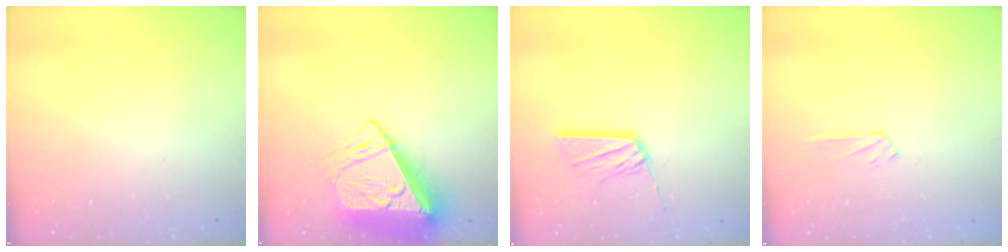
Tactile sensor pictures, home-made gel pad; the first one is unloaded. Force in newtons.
{"total": 12.6, "press": 12.6, "slide": 1.6}
{"total": 10.9, "press": 10.9, "slide": 1.0}
{"total": 4.0, "press": 4.0, "slide": 0.5}